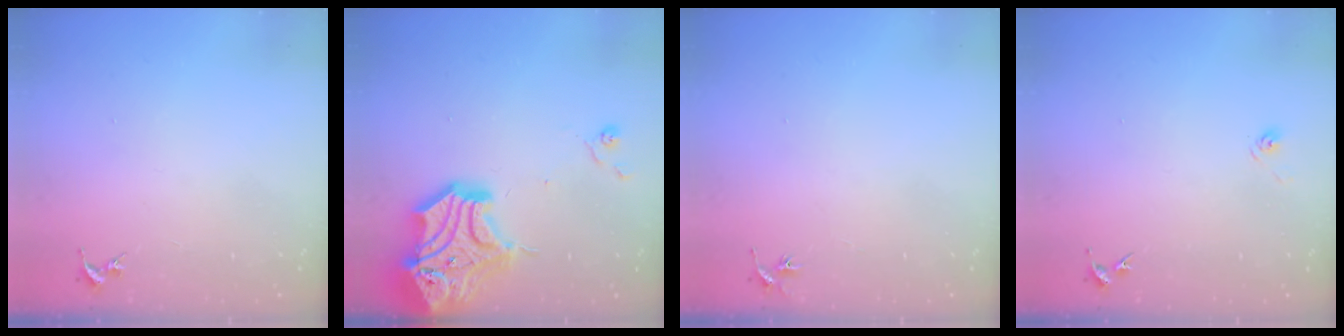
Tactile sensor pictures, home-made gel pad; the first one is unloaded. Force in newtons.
{"total": 21.9, "press": 21.7, "slide": 2.9}
{"total": 2.9, "press": 2.9, "slide": 0.3}
{"total": 3.2, "press": 2.7, "slide": 1.7}